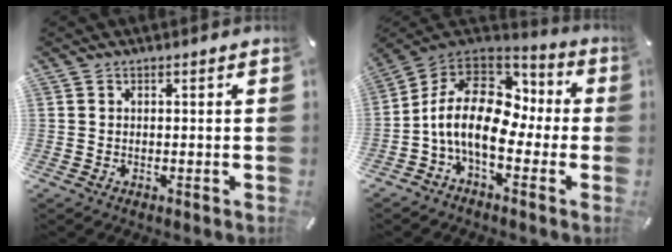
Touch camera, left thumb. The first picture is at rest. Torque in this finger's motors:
{"motor_torque": [2.04, 2.97, 2.16, 0.61, 0.27]}